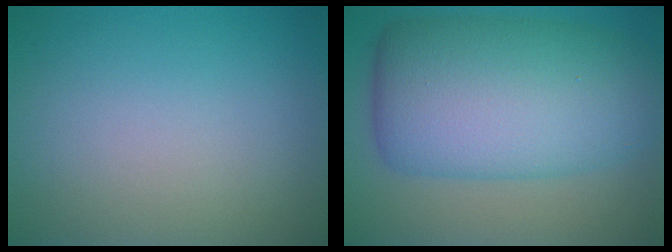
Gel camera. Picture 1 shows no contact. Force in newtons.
{"total": 11.6, "press": 11.6, "slide": 0.1}